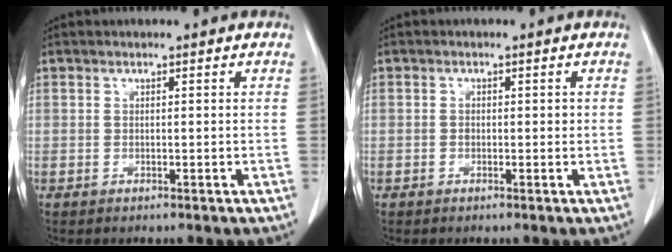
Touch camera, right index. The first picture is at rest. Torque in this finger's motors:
{"motor_torque": [0.33, -0.12, 0.05, 0.02]}